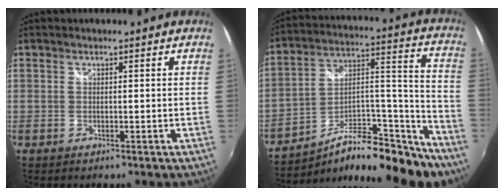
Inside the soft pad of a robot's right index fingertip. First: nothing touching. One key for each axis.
{"total": 22.2, "fx": -16.3, "fy": 7.9, "fz": 12.8, "tx": -0.181, "ty": 0.029, "tz": -0.238}